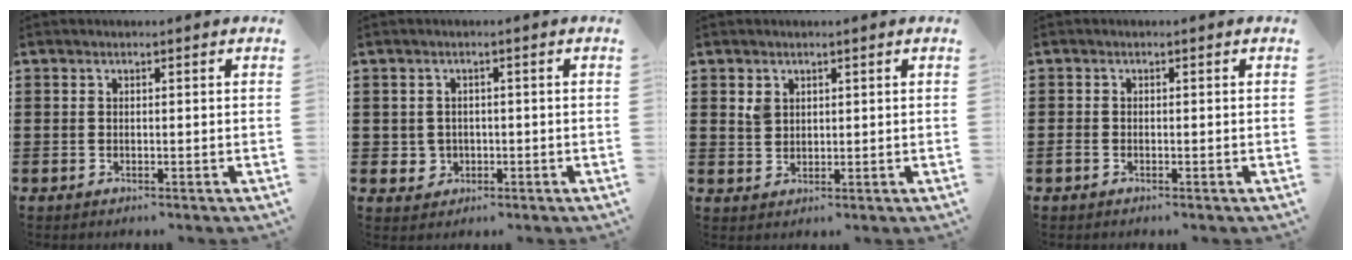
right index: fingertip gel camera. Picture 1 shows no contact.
{"total": 2.0, "force": [-0.3, 2.0, 0.2], "torque": [-0.013, 0.006, -0.010]}
{"total": 2.3, "force": [1.1, 1.6, 1.1], "torque": [-0.027, 0.006, 0.021]}
{"total": 0.7, "force": [-0.5, 0.4, 0.3], "torque": [-0.006, -0.001, -0.010]}